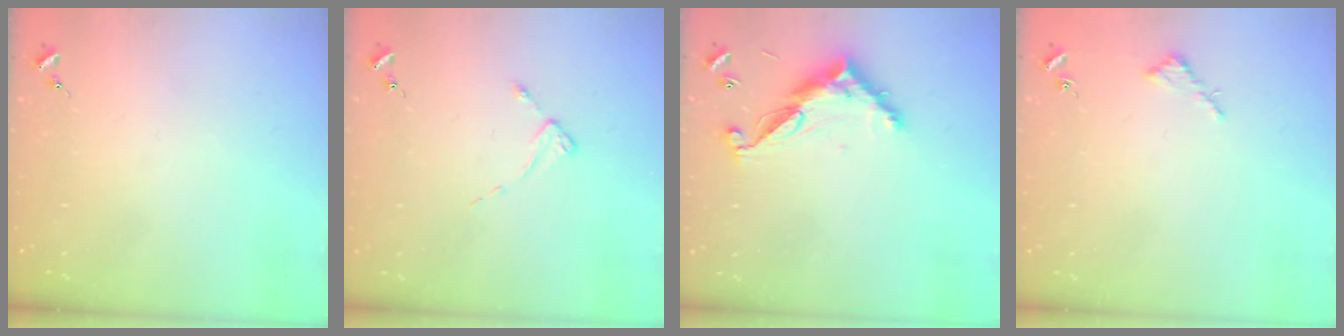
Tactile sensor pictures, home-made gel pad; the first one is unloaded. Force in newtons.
{"total": 1.9, "press": 1.8, "slide": 0.3}
{"total": 11.5, "press": 11.5, "slide": 0.4}
{"total": 2.6, "press": 2.6, "slide": 0.2}